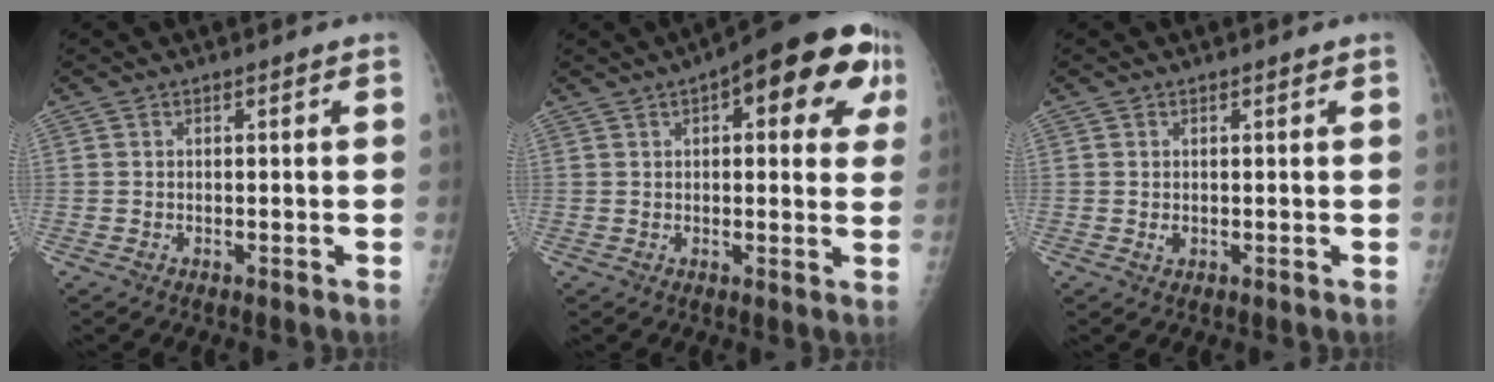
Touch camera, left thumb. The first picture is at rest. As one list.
[{"total": 16.8, "force": [6.5, 6.6, 14.0], "torque": [-0.145, 0.010, 0.071]}, {"total": 0.9, "force": [0.2, 0.7, 0.6], "torque": [-0.005, -0.001, 0.005]}]